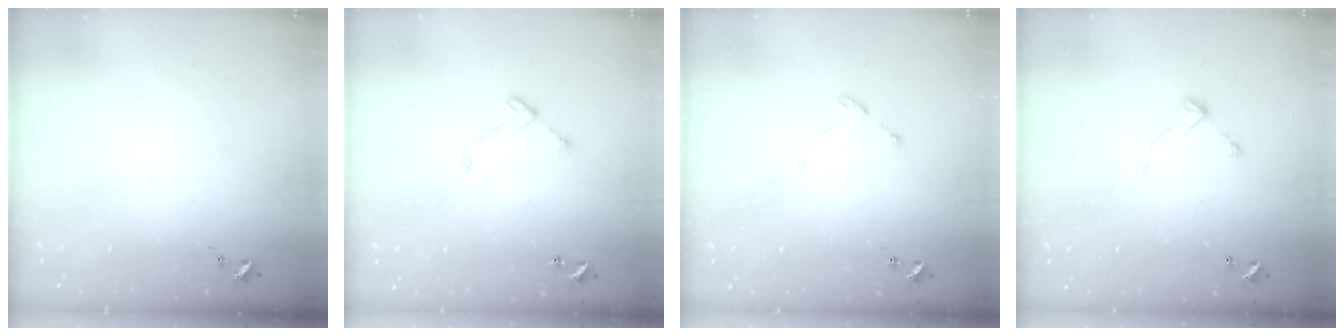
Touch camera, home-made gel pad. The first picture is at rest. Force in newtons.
{"total": 7.9, "press": 7.9, "slide": 0.3}
{"total": 2.6, "press": 2.6, "slide": 0.5}
{"total": 7.3, "press": 7.3, "slide": 0.4}